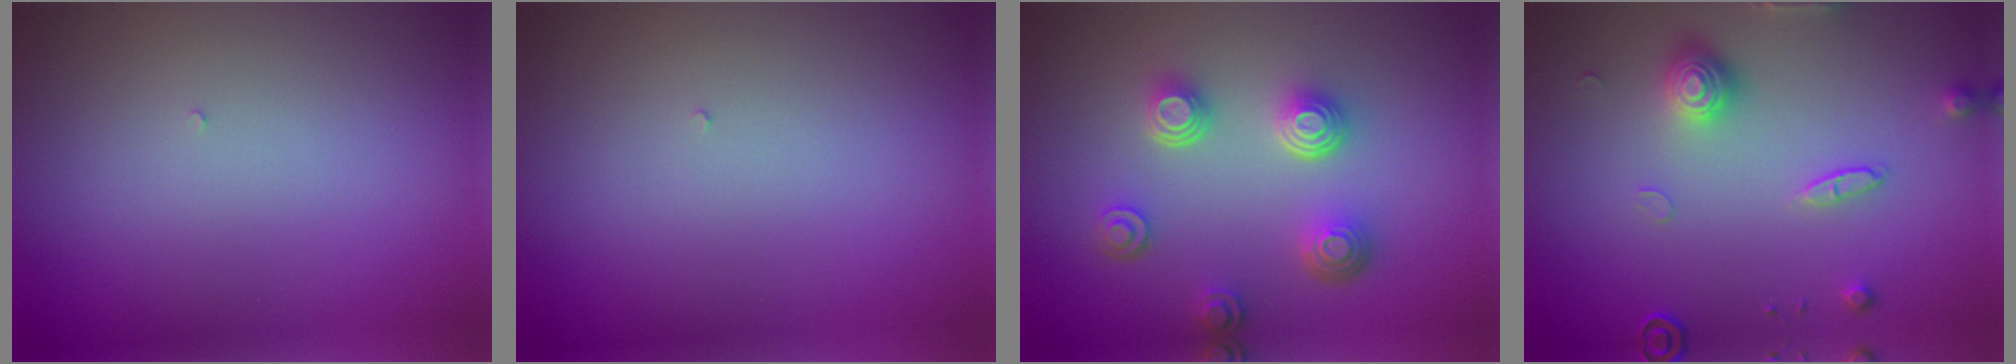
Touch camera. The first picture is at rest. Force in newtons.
{"total": 0.0}
{"total": 4.4, "press": 3.4, "slide": 2.8}
{"total": 3.0, "press": 2.8, "slide": 0.9}